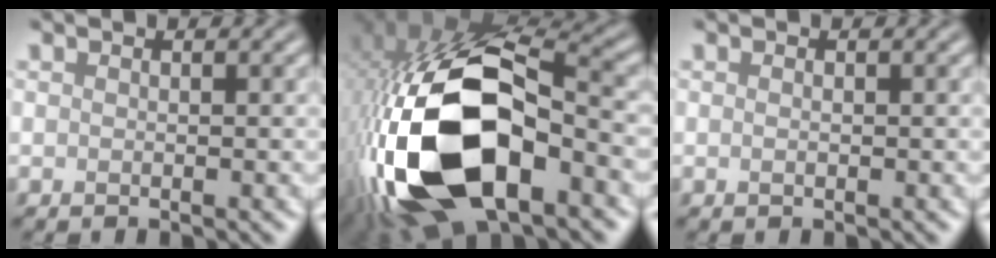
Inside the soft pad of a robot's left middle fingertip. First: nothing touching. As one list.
[{"total": 18.9, "force": [-5.4, 9.7, 15.3], "torque": [-0.324, -0.043, -0.079]}, {"total": 0.0}]